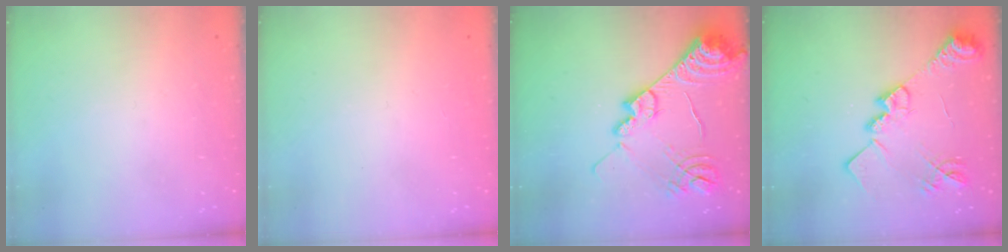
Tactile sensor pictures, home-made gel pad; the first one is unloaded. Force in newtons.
{"total": 0.9, "press": 0.9, "slide": 0.1}
{"total": 19.2, "press": 19.1, "slide": 1.8}
{"total": 17.2, "press": 17.1, "slide": 1.4}